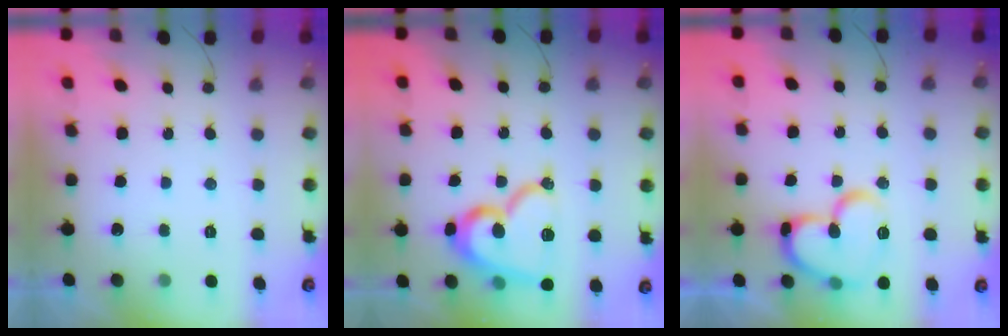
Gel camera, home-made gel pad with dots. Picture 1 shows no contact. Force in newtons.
{"total": 16.5, "press": 16.5, "slide": 1.4}
{"total": 16.7, "press": 16.6, "slide": 1.4}